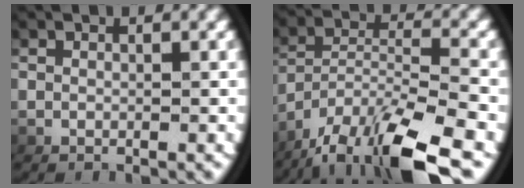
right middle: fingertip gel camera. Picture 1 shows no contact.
{"total": 9.1, "force": [-4.3, 4.1, 6.9], "torque": [-0.113, -0.007, -0.066]}